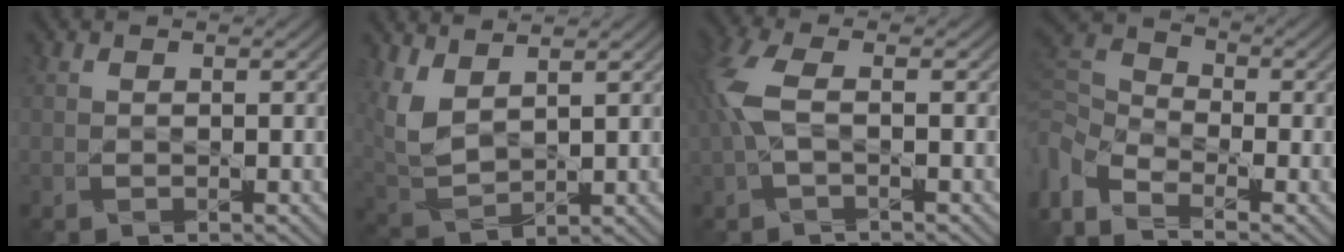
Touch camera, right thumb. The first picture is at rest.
{"total": 5.5, "force": [3.4, 2.0, 3.8], "torque": [-0.106, 0.002, 0.079]}
{"total": 5.2, "force": [-0.1, 2.0, 4.9], "torque": [-0.143, 0.013, -0.004]}
{"total": 8.4, "force": [-4.1, 4.5, 5.8], "torque": [-0.165, -0.019, -0.084]}